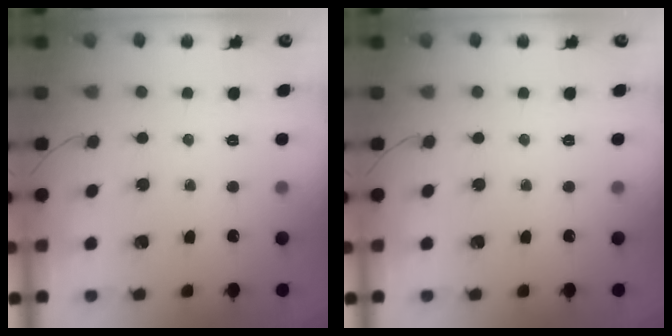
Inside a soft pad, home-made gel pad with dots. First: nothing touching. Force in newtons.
{"total": 0.0}